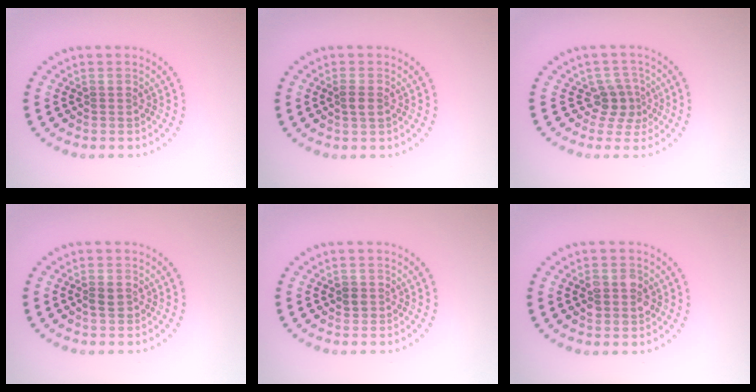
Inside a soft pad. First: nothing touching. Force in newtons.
{"total": 1.2, "press": 1.1, "slide": 0.5}
{"total": 2.5, "press": 1.8, "slide": 1.8}
{"total": 1.5, "press": 1.5, "slide": 0.2}
{"total": 1.2, "press": 1.2, "slide": 0.4}
{"total": 2.9, "press": 2.8, "slide": 0.3}